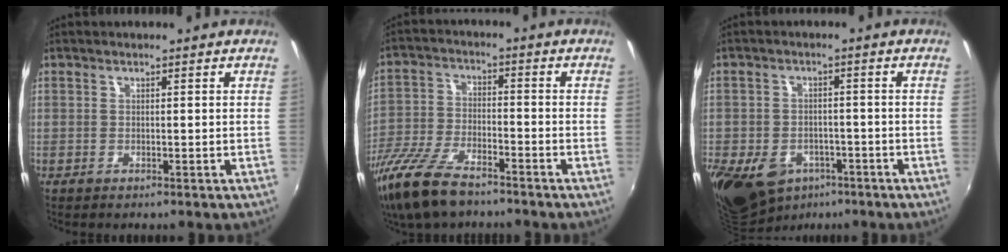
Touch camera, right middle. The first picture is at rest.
{"total": 16.1, "force": [-11.9, 5.8, 9.3], "torque": [-0.212, -0.034, -0.229]}
{"total": 18.7, "force": [-9.7, 12.8, 9.6], "torque": [-0.248, -0.028, -0.145]}